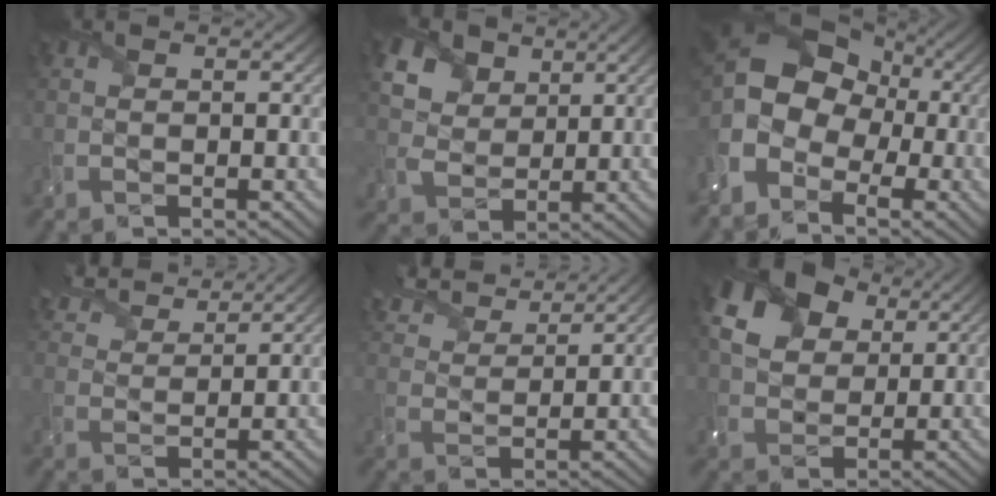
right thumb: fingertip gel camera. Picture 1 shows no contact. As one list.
[{"total": 9.7, "force": [5.1, 7.1, 4.2], "torque": [-0.154, 0.003, 0.101]}, {"total": 12.0, "force": [-1.8, 9.2, 7.5], "torque": [-0.173, -0.011, -0.036]}, {"total": 8.1, "force": [7.0, 2.3, 3.5], "torque": [-0.092, 0.021, 0.125]}, {"total": 9.2, "force": [7.7, 2.7, 4.2], "torque": [-0.112, 0.027, 0.137]}, {"total": 12.4, "force": [5.2, 8.8, 7.1], "torque": [-0.184, 0.030, 0.091]}]